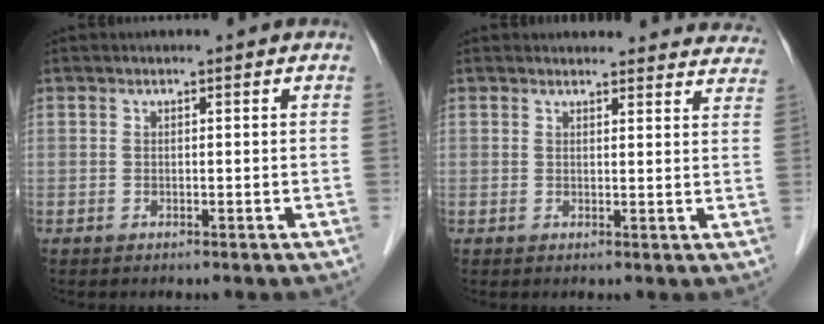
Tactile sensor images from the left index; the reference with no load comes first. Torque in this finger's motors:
{"motor_torque": [0.26, -0.35, -0.03, -0.02]}